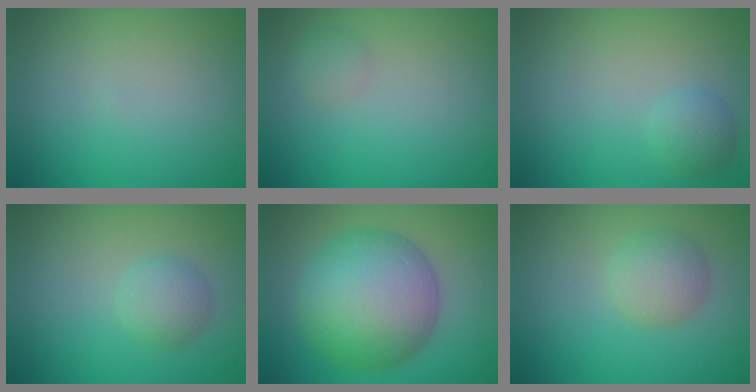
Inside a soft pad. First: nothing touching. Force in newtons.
{"total": 1.0, "press": 1.0, "slide": 0.0}
{"total": 1.6, "press": 1.6, "slide": 0.1}
{"total": 1.9, "press": 1.9, "slide": 0.0}
{"total": 10.2, "press": 10.2, "slide": 0.2}
{"total": 2.5, "press": 2.4, "slide": 0.2}